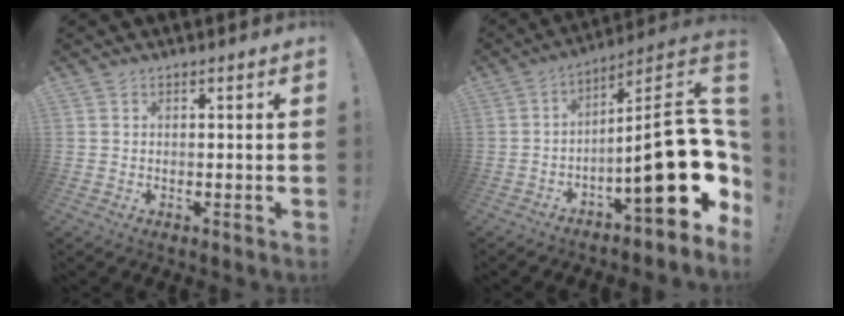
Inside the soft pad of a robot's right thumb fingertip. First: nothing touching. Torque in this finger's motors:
{"motor_torque": [2.37, 2.63, 1.39, -1.38, 0.55]}